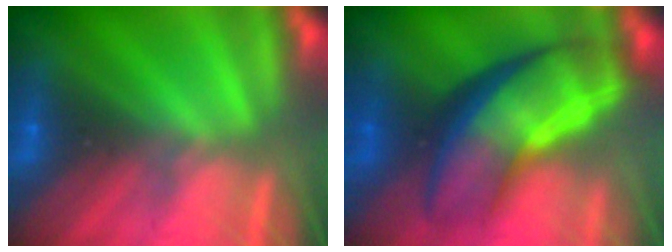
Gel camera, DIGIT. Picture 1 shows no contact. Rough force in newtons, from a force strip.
{"total": 10.9}